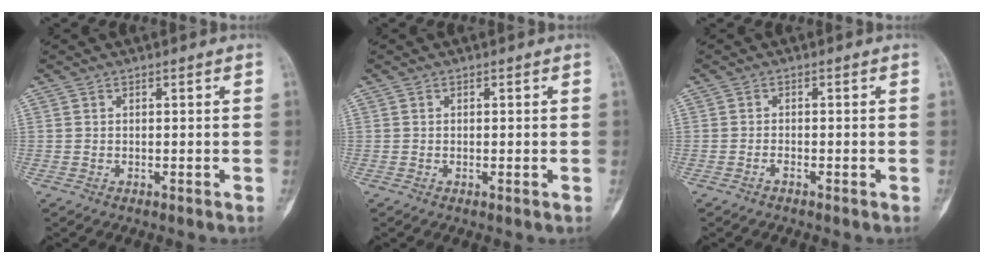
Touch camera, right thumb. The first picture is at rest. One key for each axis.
{"total": 0.5, "fx": -0.1, "fy": 0.1, "fz": 0.5, "tx": -0.005, "ty": -0.002, "tz": 0.000}
{"total": 0.8, "fx": -0.7, "fy": 0.2, "fz": 0.4, "tx": -0.005, "ty": 0.004, "tz": -0.015}